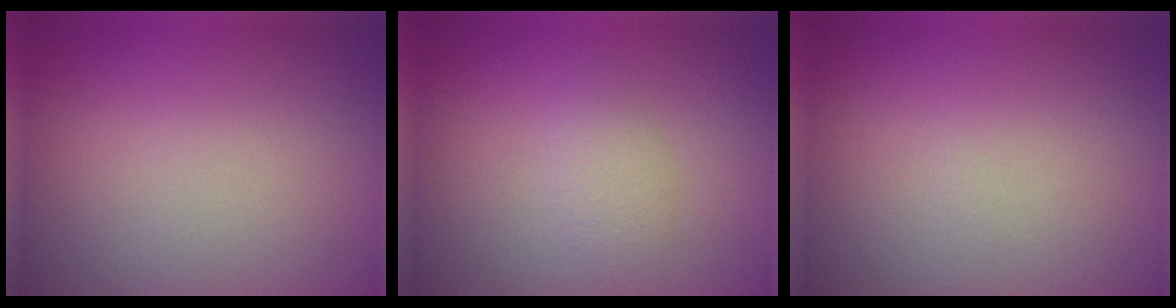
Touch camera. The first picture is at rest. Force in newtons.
{"total": 2.3, "press": 2.3, "slide": 0.0}
{"total": 0.0}